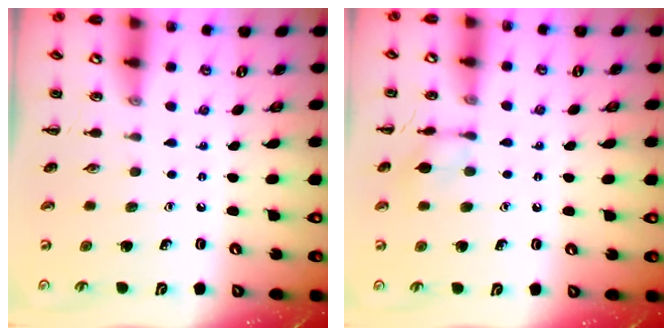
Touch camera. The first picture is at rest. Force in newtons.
{"total": 6.8, "press": 6.7, "slide": 1.5}